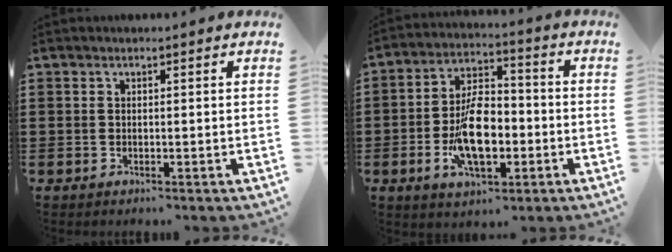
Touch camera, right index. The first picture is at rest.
{"total": 10.9, "force": [-2.6, 5.5, 9.1], "torque": [-0.182, 0.000, -0.049]}